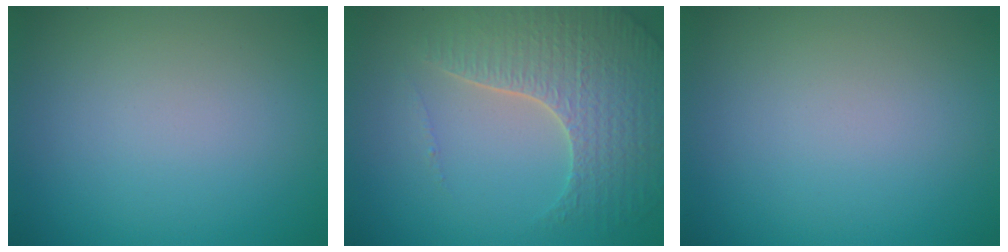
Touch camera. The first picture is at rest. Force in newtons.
{"total": 5.0, "press": 4.4, "slide": 2.3}
{"total": 0.0}